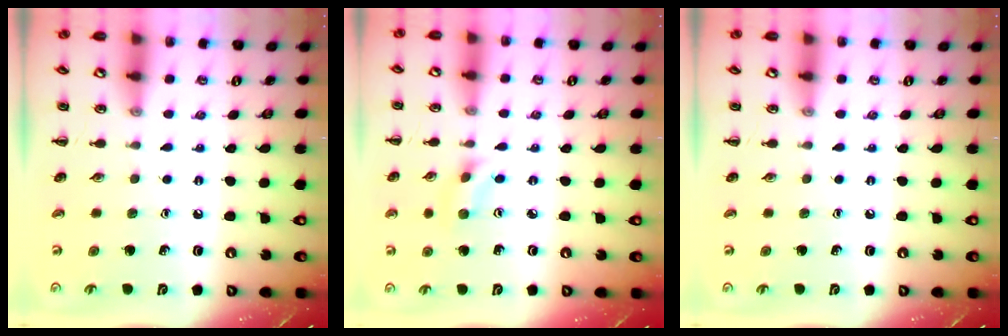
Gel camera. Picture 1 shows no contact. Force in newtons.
{"total": 2.7, "press": 2.6, "slide": 0.8}
{"total": 0.0}